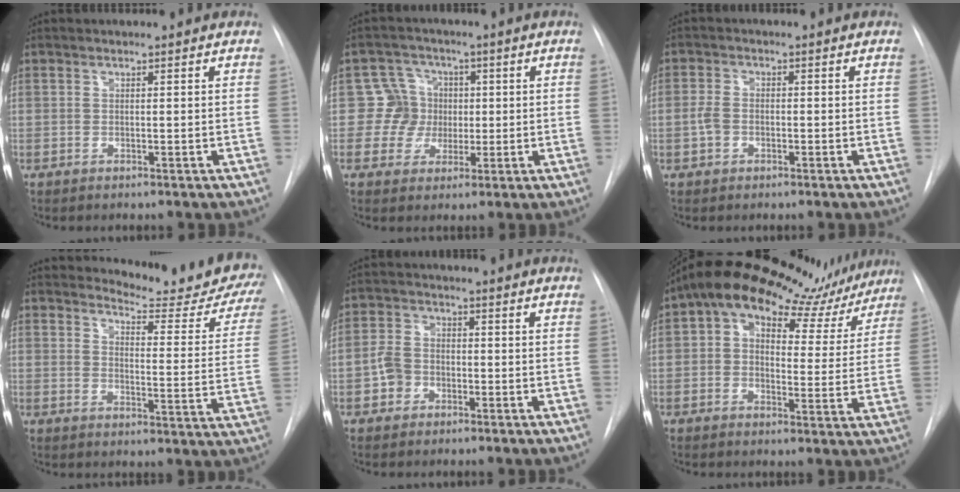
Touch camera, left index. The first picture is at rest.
{"total": 6.1, "force": [0.1, 6.0, 0.4], "torque": [0.002, 0.023, 0.003]}
{"total": 2.7, "force": [-0.8, 2.1, 1.5], "torque": [-0.038, 0.007, -0.015]}
{"total": 16.4, "force": [16.0, 1.6, 3.2], "torque": [-0.027, -0.111, 0.166]}
{"total": 4.5, "force": [-1.8, 3.7, 1.9], "torque": [-0.045, 0.017, -0.033]}
{"total": 16.6, "force": [12.9, 7.3, 7.4], "torque": [-0.101, 0.038, 0.155]}